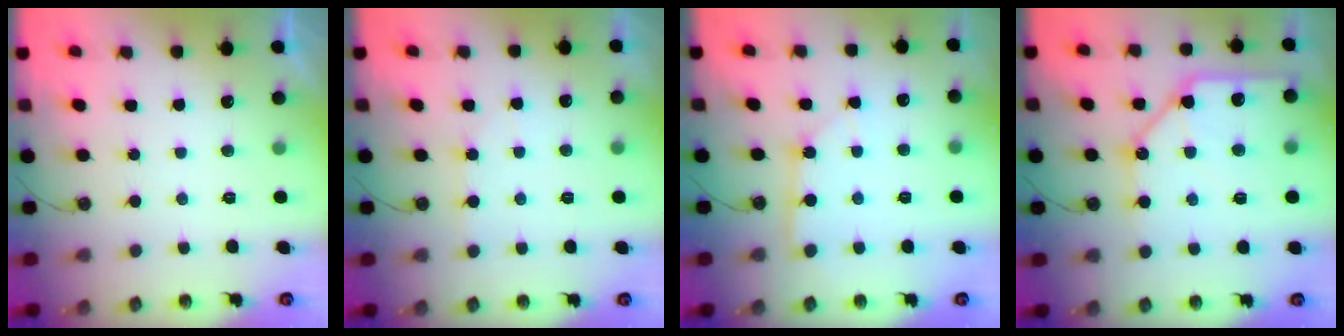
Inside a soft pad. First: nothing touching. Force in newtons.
{"total": 3.5, "press": 3.5, "slide": 0.6}
{"total": 2.9, "press": 2.9, "slide": 0.1}
{"total": 13.6, "press": 13.5, "slide": 1.8}